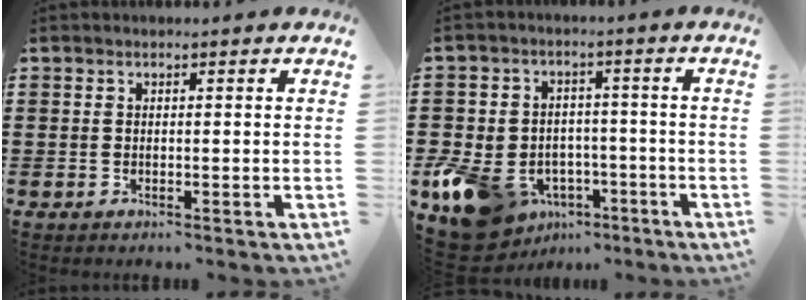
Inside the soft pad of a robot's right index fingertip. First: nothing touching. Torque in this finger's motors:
{"motor_torque": [2.14, 0.00, 0.93, 0.21]}